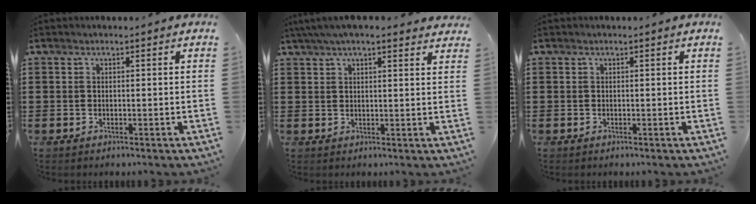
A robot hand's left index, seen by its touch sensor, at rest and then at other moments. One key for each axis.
{"total": 4.4, "fx": 3.7, "fy": 0.5, "fz": 2.3, "tx": -0.055, "ty": 0.001, "tz": 0.067}
{"total": 0.0}